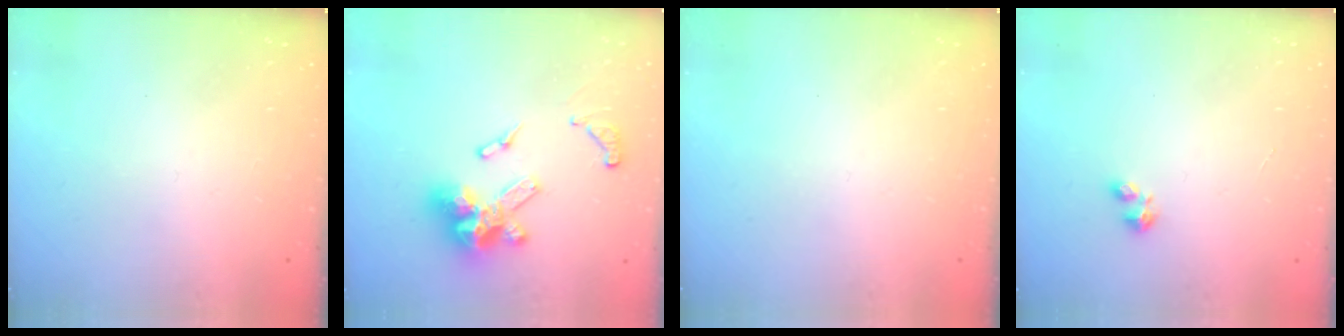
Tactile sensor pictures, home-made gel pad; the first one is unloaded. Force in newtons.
{"total": 17.1, "press": 17.0, "slide": 2.0}
{"total": 0.0}
{"total": 1.5, "press": 1.5, "slide": 0.3}